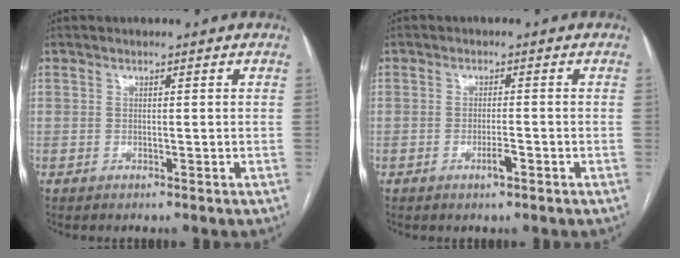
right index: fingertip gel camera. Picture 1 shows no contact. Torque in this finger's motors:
{"motor_torque": [0.04, 0.09, 0.03, 0.02]}